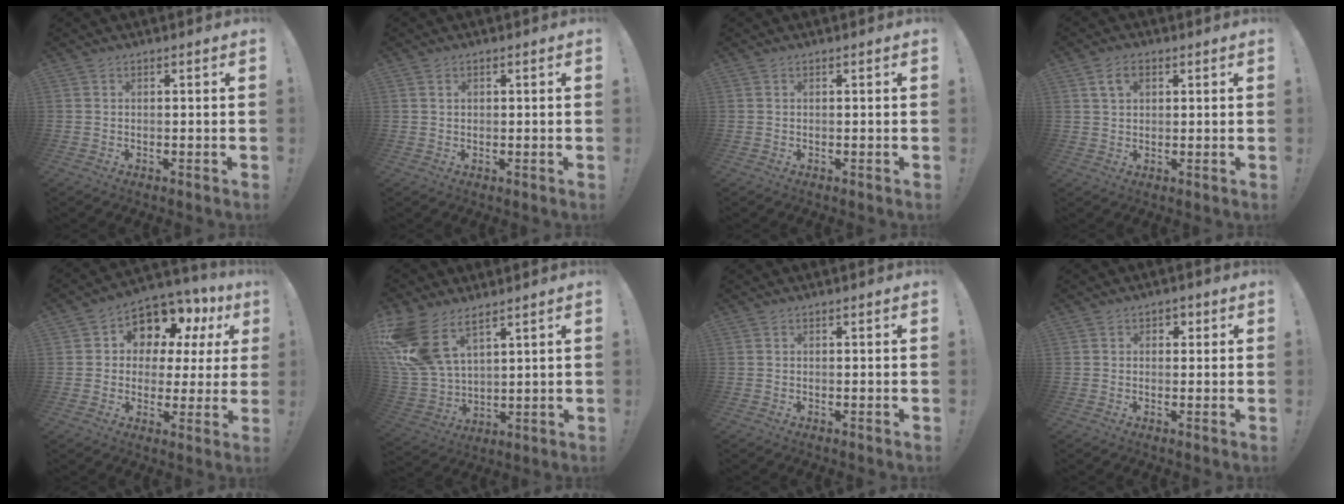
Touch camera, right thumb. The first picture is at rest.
{"total": 1.0, "force": [0.5, 0.7, 0.6], "torque": [-0.007, 0.000, 0.008]}
{"total": 0.0}
{"total": 5.0, "force": [2.2, 3.3, 3.0], "torque": [-0.055, 0.005, 0.041]}
{"total": 9.6, "force": [5.6, 6.5, 4.4], "torque": [-0.062, -0.053, 0.101]}
{"total": 15.2, "force": [9.1, 8.2, 9.0], "torque": [-0.200, -0.049, 0.177]}
{"total": 0.0}
{"total": 2.0, "force": [0.1, 1.8, 0.8], "torque": [-0.004, 0.003, 0.000]}